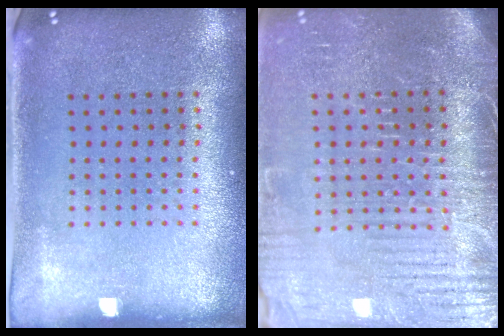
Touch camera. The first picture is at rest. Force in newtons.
{"total": 4.3, "press": 4.0, "slide": 1.6}